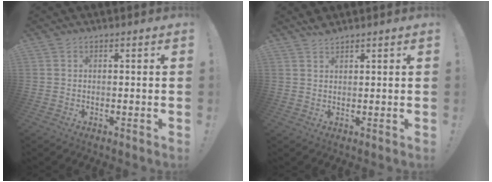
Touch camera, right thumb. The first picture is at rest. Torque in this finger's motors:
{"motor_torque": [-0.08, -0.12, 0.09, -0.38, 0.00]}